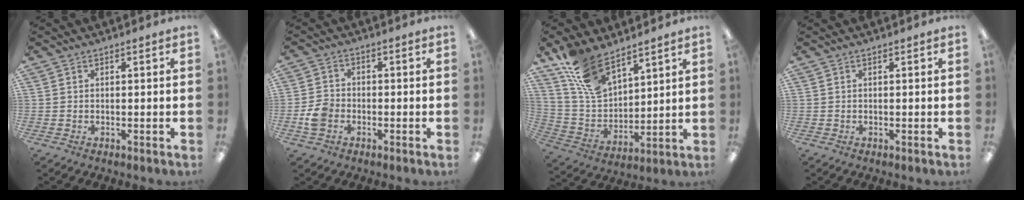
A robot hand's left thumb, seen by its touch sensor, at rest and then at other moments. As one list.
[{"total": 5.2, "force": [-1.9, 3.8, 2.9], "torque": [-0.059, 0.009, -0.036]}, {"total": 12.9, "force": [9.8, 5.8, 6.0], "torque": [-0.132, -0.044, 0.190]}, {"total": 0.0}]